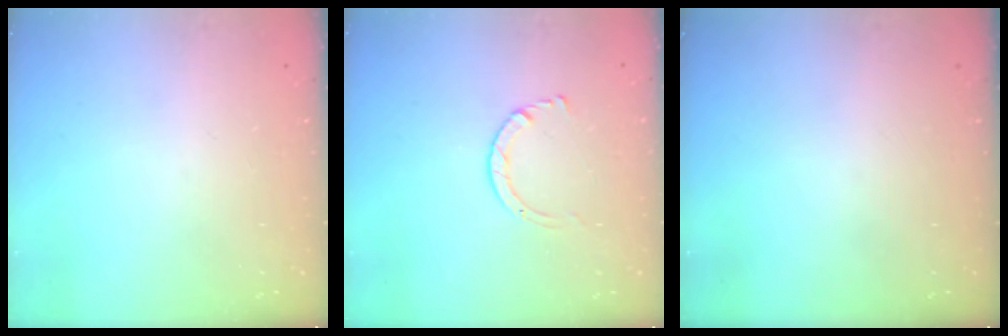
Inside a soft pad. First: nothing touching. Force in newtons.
{"total": 2.9, "press": 2.9, "slide": 0.2}
{"total": 0.0}